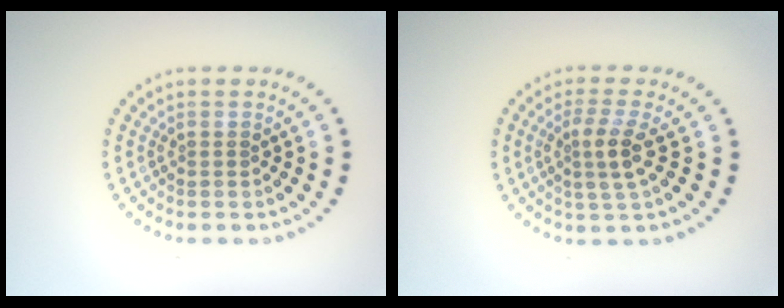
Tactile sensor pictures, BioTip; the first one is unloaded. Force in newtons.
{"total": 2.7, "press": 2.3, "slide": 1.4}